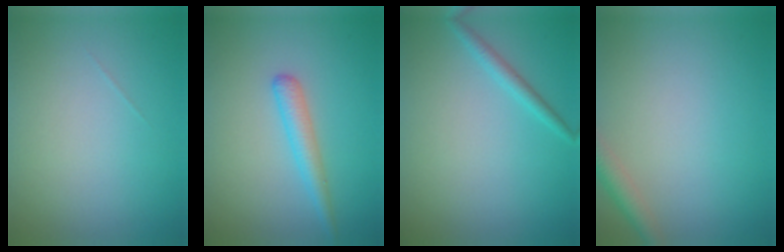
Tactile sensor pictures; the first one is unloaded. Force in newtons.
{"total": 2.2, "press": 2.2, "slide": 0.1}
{"total": 1.4, "press": 1.4, "slide": 0.1}
{"total": 2.0, "press": 2.0, "slide": 0.1}